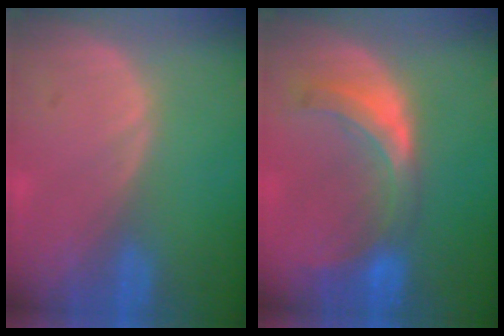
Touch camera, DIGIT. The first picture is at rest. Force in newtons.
{"total": 7.4, "press": 6.7, "slide": 2.9}